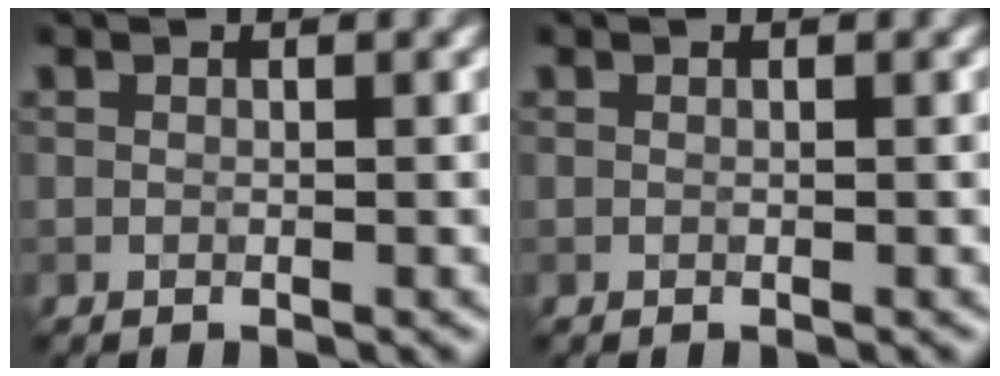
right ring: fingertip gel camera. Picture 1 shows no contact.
{"total": 0.0}